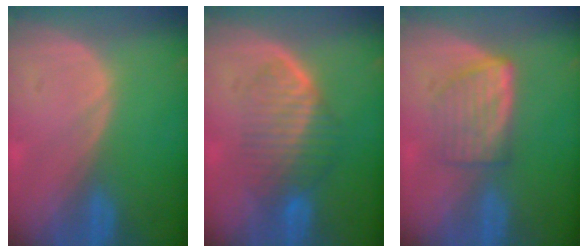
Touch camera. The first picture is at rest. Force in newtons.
{"total": 6.8, "press": 6.5, "slide": 1.8}
{"total": 6.1, "press": 5.4, "slide": 2.7}